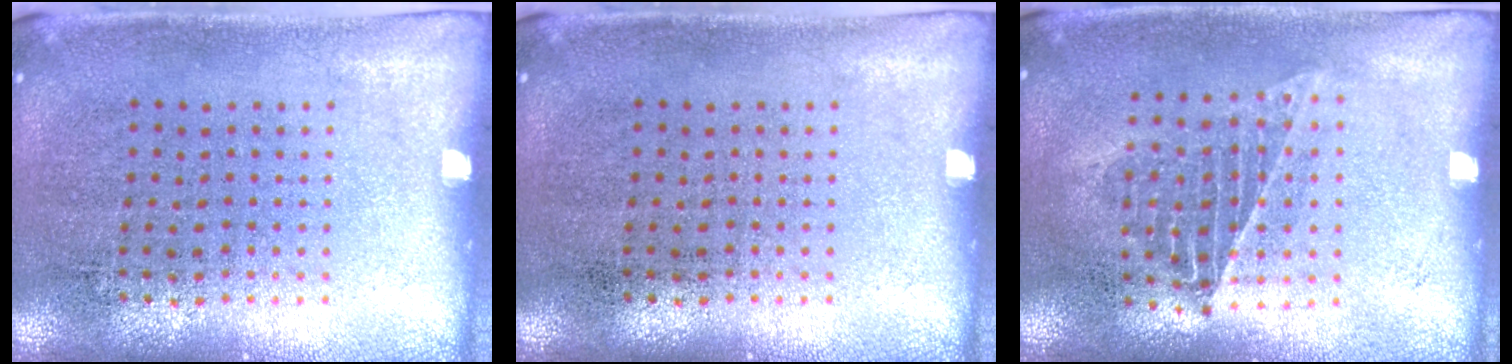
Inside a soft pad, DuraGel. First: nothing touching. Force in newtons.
{"total": 0.0}
{"total": 1.1, "press": 1.0, "slide": 0.2}